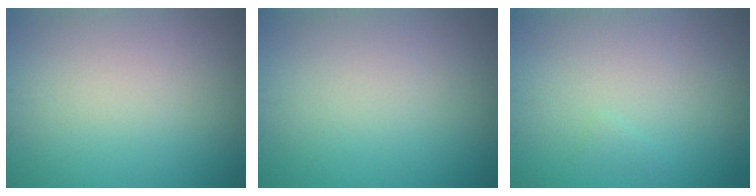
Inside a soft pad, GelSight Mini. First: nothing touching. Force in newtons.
{"total": 0.0}
{"total": 0.5, "press": 0.5, "slide": 0.0}